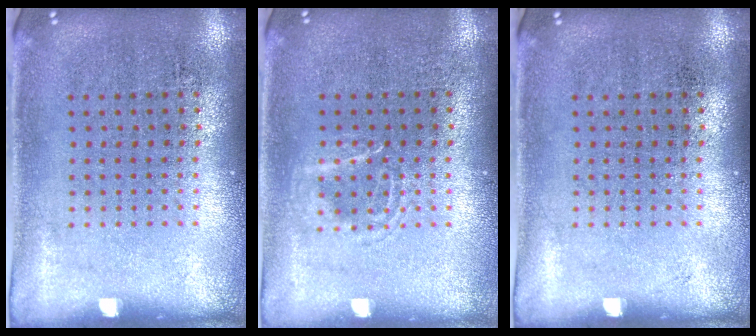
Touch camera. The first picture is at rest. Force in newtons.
{"total": 1.4, "press": 1.4, "slide": 0.2}
{"total": 0.0}